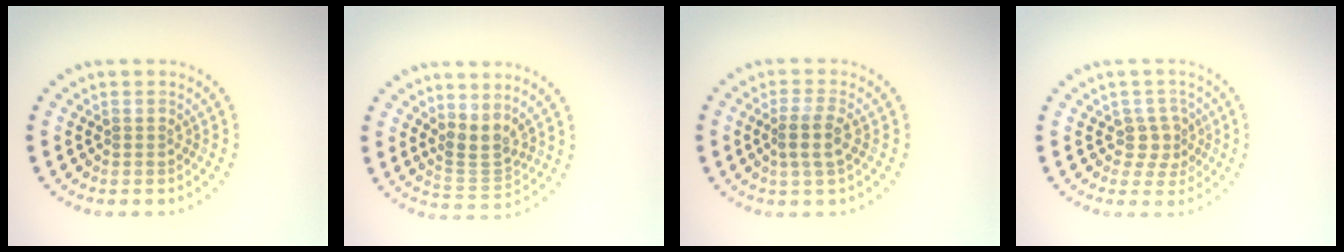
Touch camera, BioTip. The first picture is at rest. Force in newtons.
{"total": 2.5, "press": 1.9, "slide": 1.6}
{"total": 2.4, "press": 2.0, "slide": 1.3}
{"total": 2.3, "press": 1.7, "slide": 1.6}